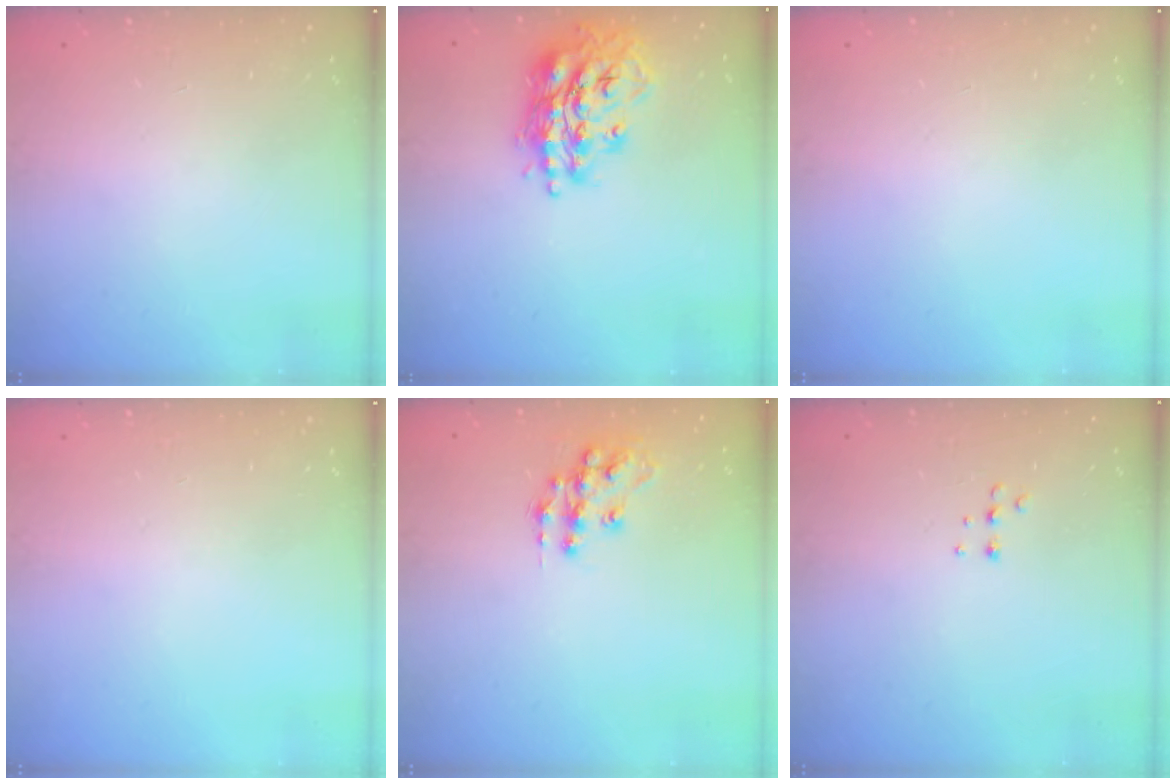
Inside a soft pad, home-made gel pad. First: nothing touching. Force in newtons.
{"total": 17.1, "press": 17.0, "slide": 1.4}
{"total": 0.0}
{"total": 0.0}
{"total": 11.5, "press": 11.5, "slide": 0.7}
{"total": 4.5, "press": 4.4, "slide": 0.7}